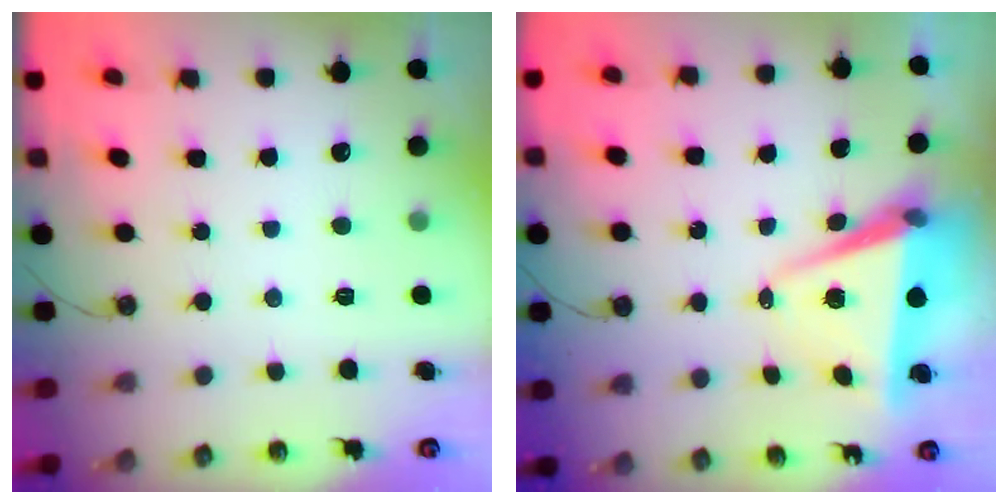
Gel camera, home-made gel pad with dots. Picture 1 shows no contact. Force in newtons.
{"total": 7.2, "press": 5.8, "slide": 4.4}